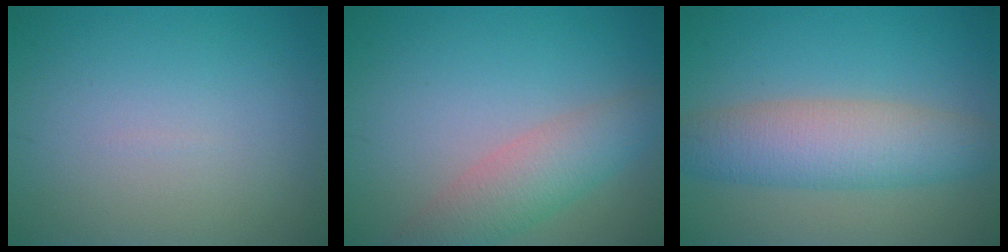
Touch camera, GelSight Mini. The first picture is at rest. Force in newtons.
{"total": 4.3, "press": 4.3, "slide": 0.1}
{"total": 6.3, "press": 6.3, "slide": 0.2}